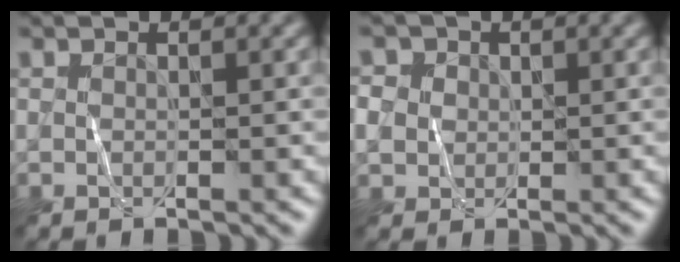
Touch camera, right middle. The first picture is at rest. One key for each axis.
{"total": 2.9, "fx": 0.4, "fy": 2.7, "fz": 1.1, "tx": -0.020, "ty": 0.014, "tz": 0.003}